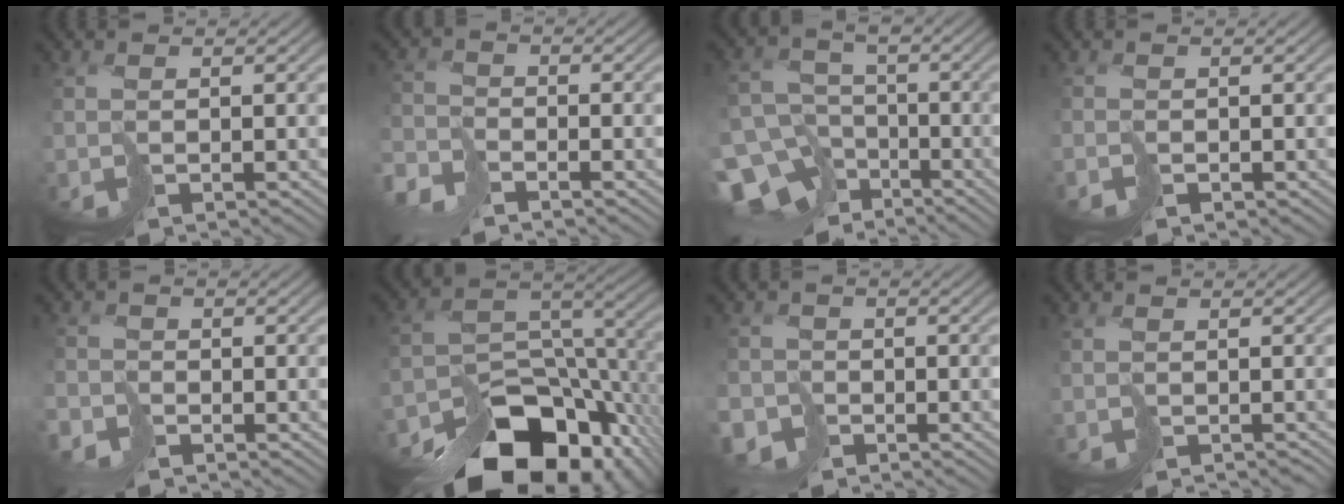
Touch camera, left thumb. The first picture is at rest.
{"total": 4.2, "force": [-4.1, 0.9, 0.4], "torque": [0.005, -0.003, -0.095]}
{"total": 11.9, "force": [-8.2, 7.9, 3.7], "torque": [-0.100, -0.029, -0.133]}
{"total": 1.1, "force": [-0.8, 0.0, -0.7], "torque": [0.022, -0.003, -0.019]}
{"total": 2.5, "force": [-2.3, 0.6, -0.8], "torque": [0.033, -0.001, -0.051]}
{"total": 15.2, "force": [-10.8, 7.2, 7.9], "torque": [-0.130, -0.033, -0.158]}
{"total": 3.1, "force": [-2.7, 1.5, -0.4], "torque": [0.025, 0.000, -0.057]}
{"total": 1.3, "force": [-1.2, 0.5, 0.3], "torque": [0.003, -0.008, -0.020]}